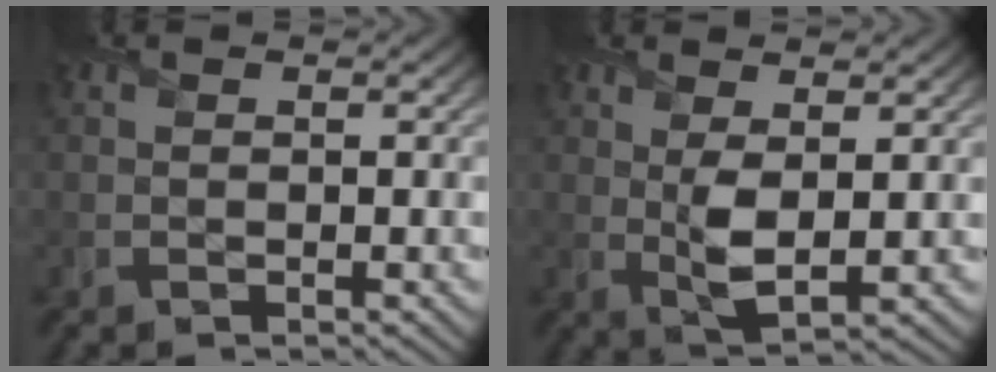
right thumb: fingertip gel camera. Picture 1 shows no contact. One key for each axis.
{"total": 3.7, "fx": 0.9, "fy": 1.3, "fz": 3.4, "tx": -0.078, "ty": -0.003, "tz": 0.021}